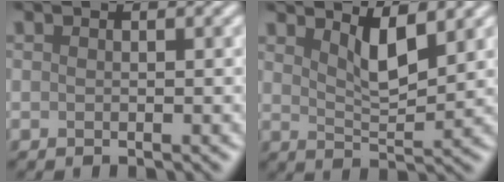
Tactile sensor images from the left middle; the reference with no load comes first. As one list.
[{"total": 3.3, "force": [2.0, 0.7, 2.4], "torque": [-0.046, -0.007, 0.039]}]